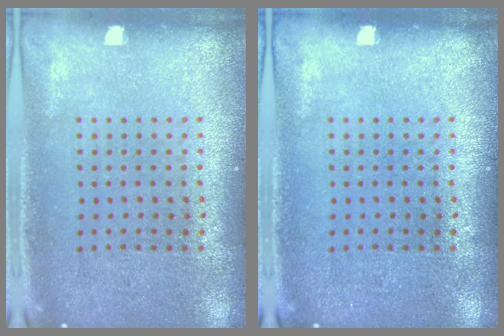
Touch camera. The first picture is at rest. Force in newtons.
{"total": 0.0}